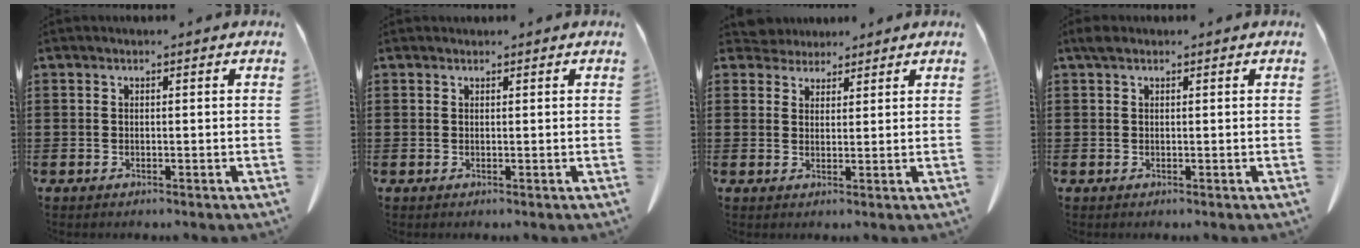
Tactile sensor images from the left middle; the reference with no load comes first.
{"total": 0.6, "force": [0.5, 0.3, 0.0], "torque": [-0.001, 0.000, 0.010]}
{"total": 3.1, "force": [2.9, 1.0, 0.0], "torque": [-0.011, -0.004, 0.056]}
{"total": 1.2, "force": [0.7, 0.8, 0.6], "torque": [-0.016, 0.003, 0.013]}